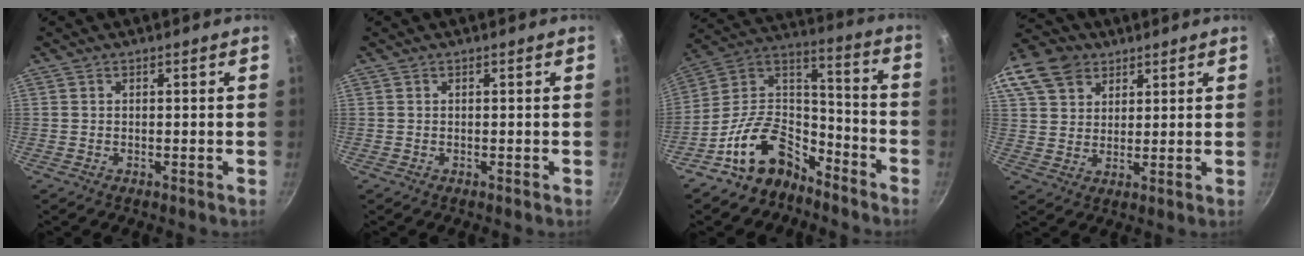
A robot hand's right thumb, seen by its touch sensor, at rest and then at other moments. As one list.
[{"total": 0.0}, {"total": 16.3, "force": [-10.9, 9.6, 7.4], "torque": [-0.103, 0.113, -0.206]}, {"total": 17.7, "force": [9.7, 12.6, 7.7], "torque": [-0.180, 0.025, 0.181]}]